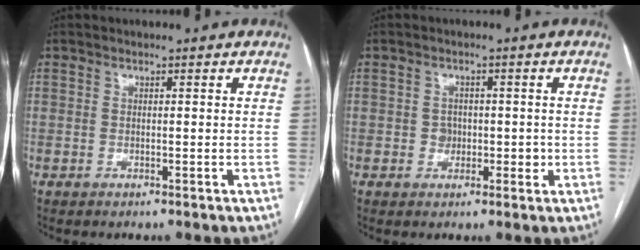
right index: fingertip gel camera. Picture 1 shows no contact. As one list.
[{"total": 2.7, "force": [-0.3, 2.3, 1.4], "torque": [-0.014, 0.004, -0.003]}]